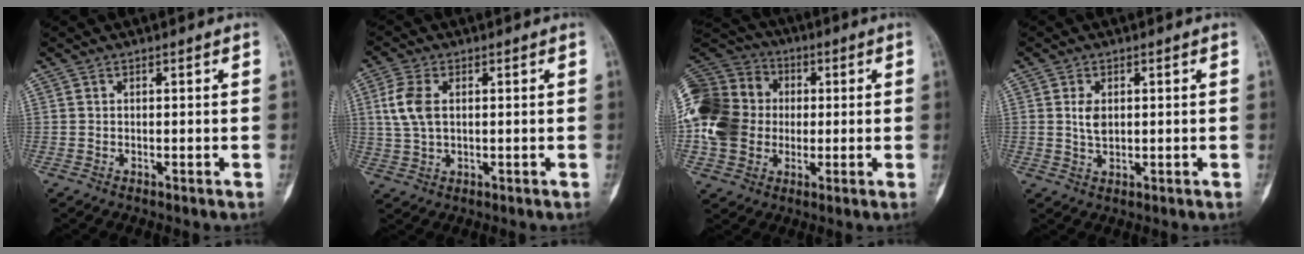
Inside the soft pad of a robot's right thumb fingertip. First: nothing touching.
{"total": 6.6, "force": [1.3, 3.9, 5.2], "torque": [-0.115, 0.006, 0.025]}
{"total": 22.3, "force": [-0.2, 18.7, 12.2], "torque": [-0.270, 0.040, -0.004]}
{"total": 3.2, "force": [0.7, 2.0, 2.4], "torque": [-0.034, -0.004, 0.015]}